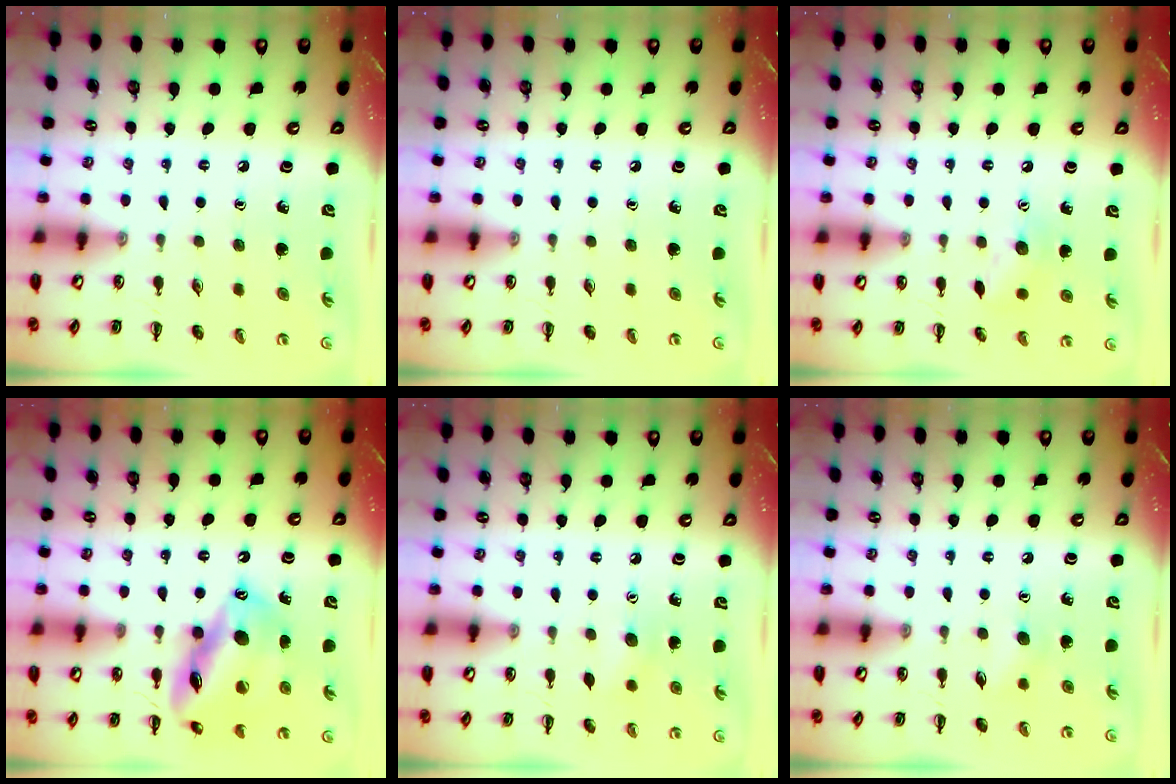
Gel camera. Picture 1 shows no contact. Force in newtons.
{"total": 0.0}
{"total": 7.9, "press": 7.9, "slide": 0.4}
{"total": 16.9, "press": 16.5, "slide": 4.0}
{"total": 7.7, "press": 7.5, "slide": 1.6}
{"total": 5.7, "press": 5.5, "slide": 1.6}